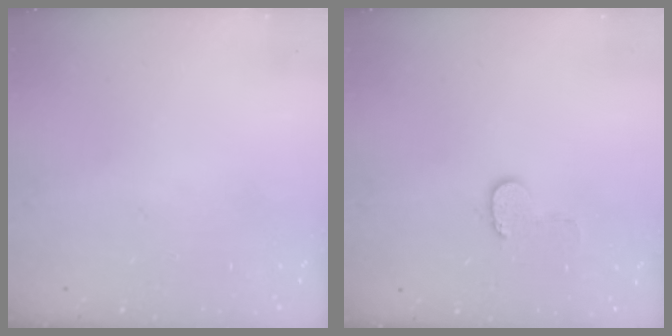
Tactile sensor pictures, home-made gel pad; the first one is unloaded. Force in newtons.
{"total": 6.4, "press": 6.4, "slide": 0.6}